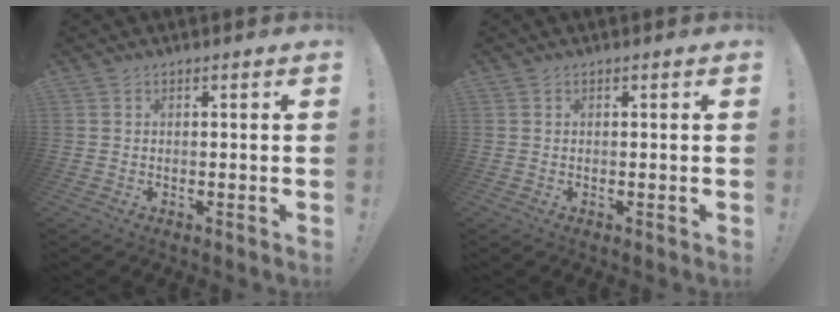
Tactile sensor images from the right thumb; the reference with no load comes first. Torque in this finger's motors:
{"motor_torque": [-0.14, 0.19, 0.00, -0.09, 0.03]}